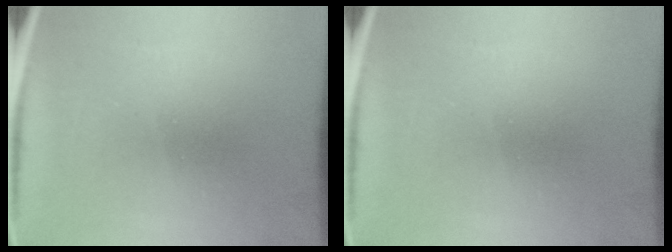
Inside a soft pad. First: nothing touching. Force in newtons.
{"total": 0.0}